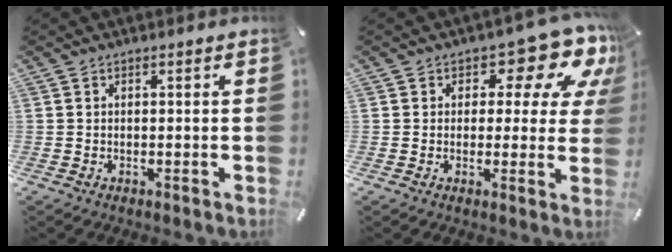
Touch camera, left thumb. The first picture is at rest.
{"total": 12.5, "force": [7.0, 6.6, 8.0], "torque": [-0.101, -0.048, 0.117]}